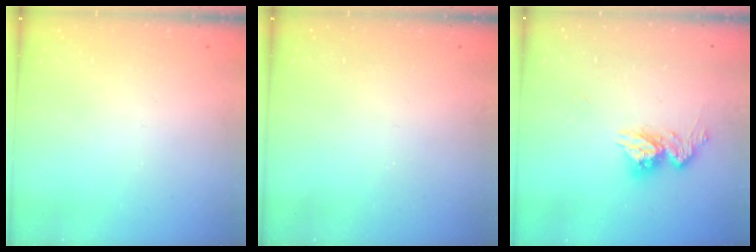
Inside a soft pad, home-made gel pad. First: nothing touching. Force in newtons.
{"total": 0.0}
{"total": 10.7, "press": 10.6, "slide": 1.0}